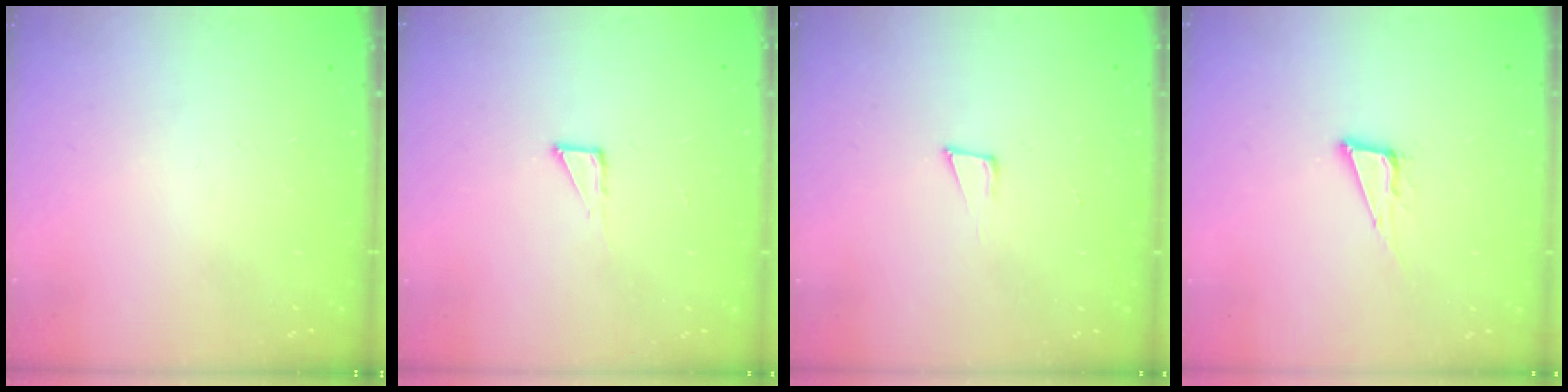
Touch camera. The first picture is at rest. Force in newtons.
{"total": 2.8, "press": 2.8, "slide": 0.2}
{"total": 6.1, "press": 5.4, "slide": 2.8}
{"total": 7.2, "press": 6.8, "slide": 2.6}